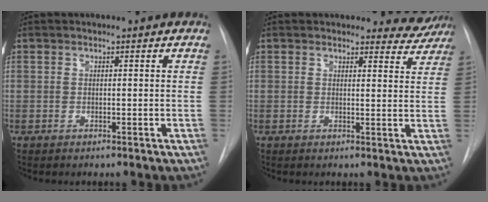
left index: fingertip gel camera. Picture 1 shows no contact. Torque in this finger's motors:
{"motor_torque": [0.00, -0.31, -0.25, 0.00]}